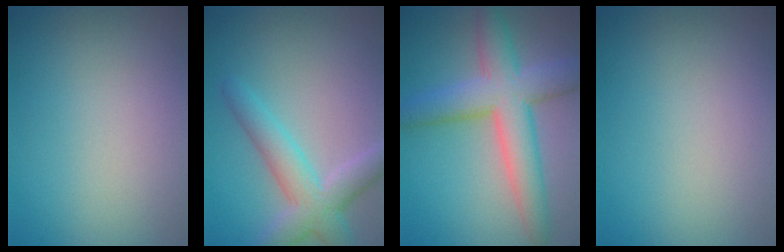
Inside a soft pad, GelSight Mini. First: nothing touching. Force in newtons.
{"total": 4.6, "press": 4.6, "slide": 0.2}
{"total": 7.3, "press": 7.3, "slide": 0.4}
{"total": 0.0}